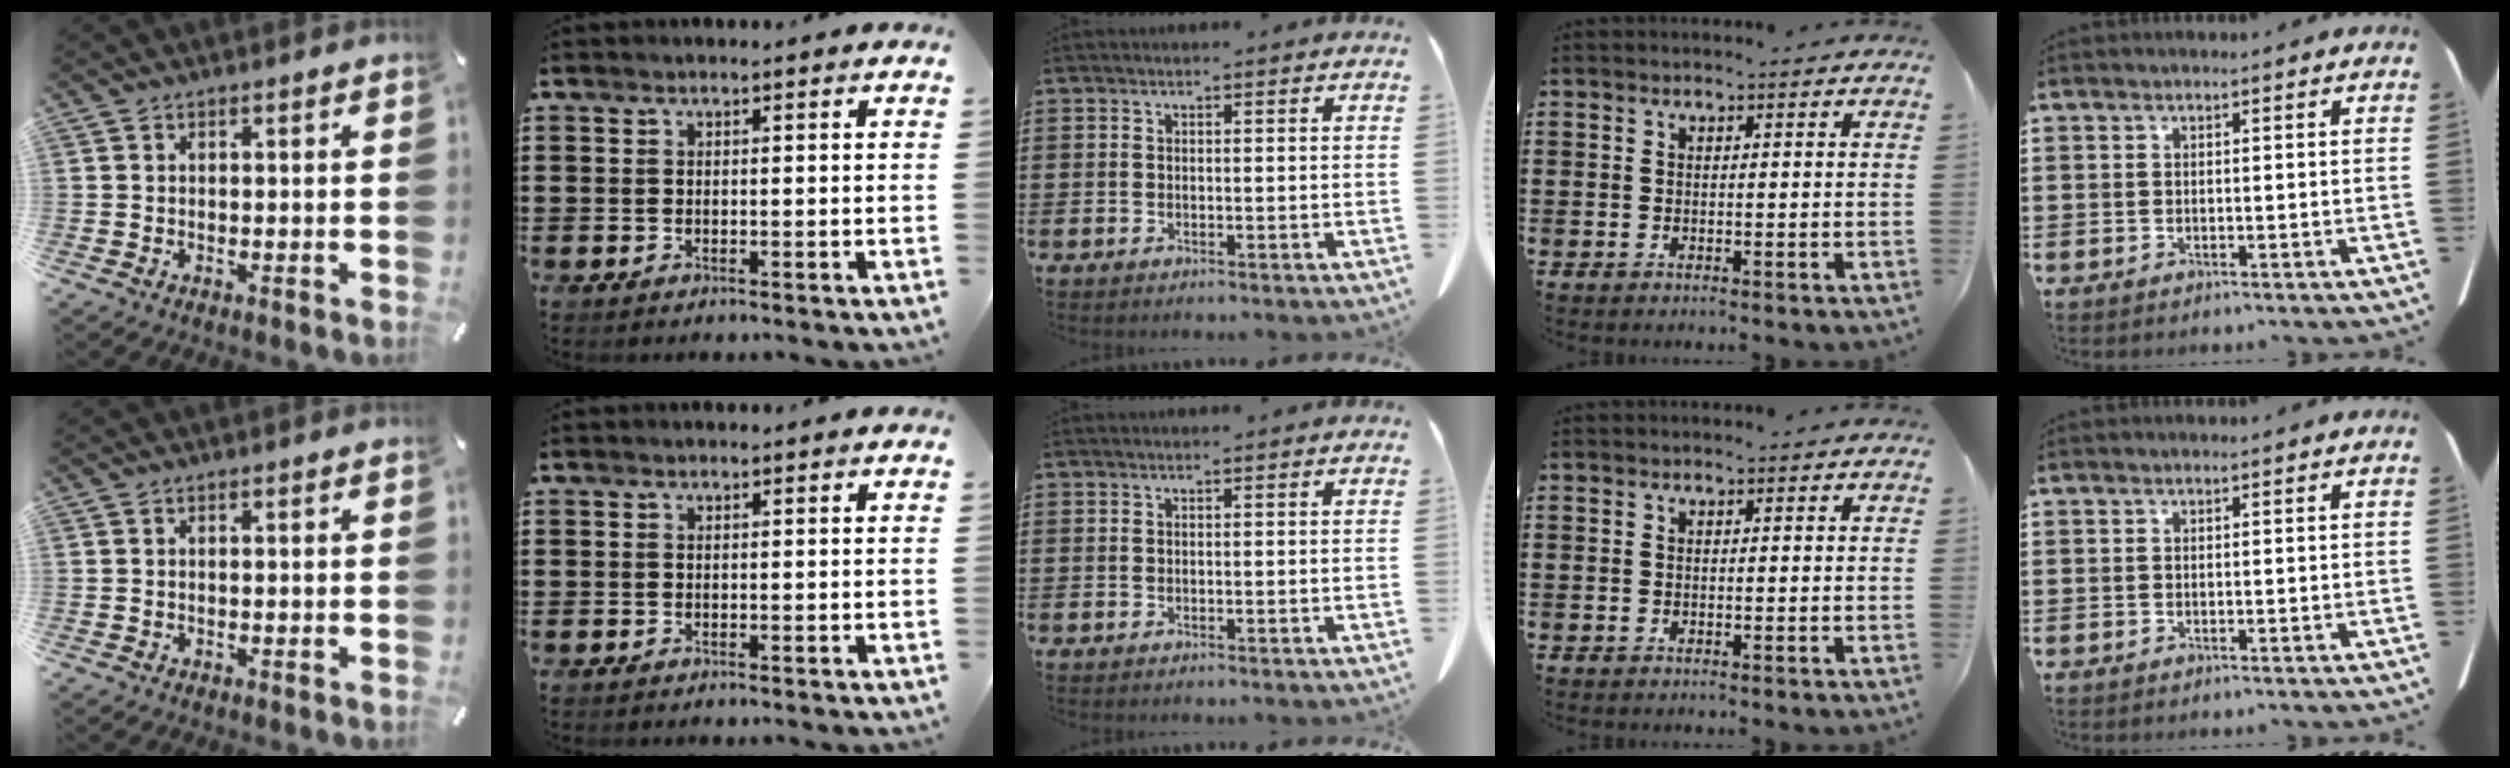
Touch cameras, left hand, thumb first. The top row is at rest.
{}